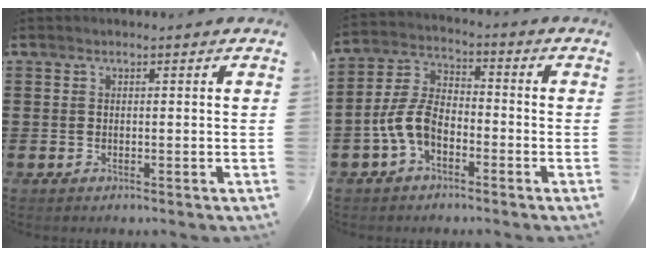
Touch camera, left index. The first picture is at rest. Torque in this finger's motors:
{"motor_torque": [1.22, 0.92, 0.34, 0.15]}